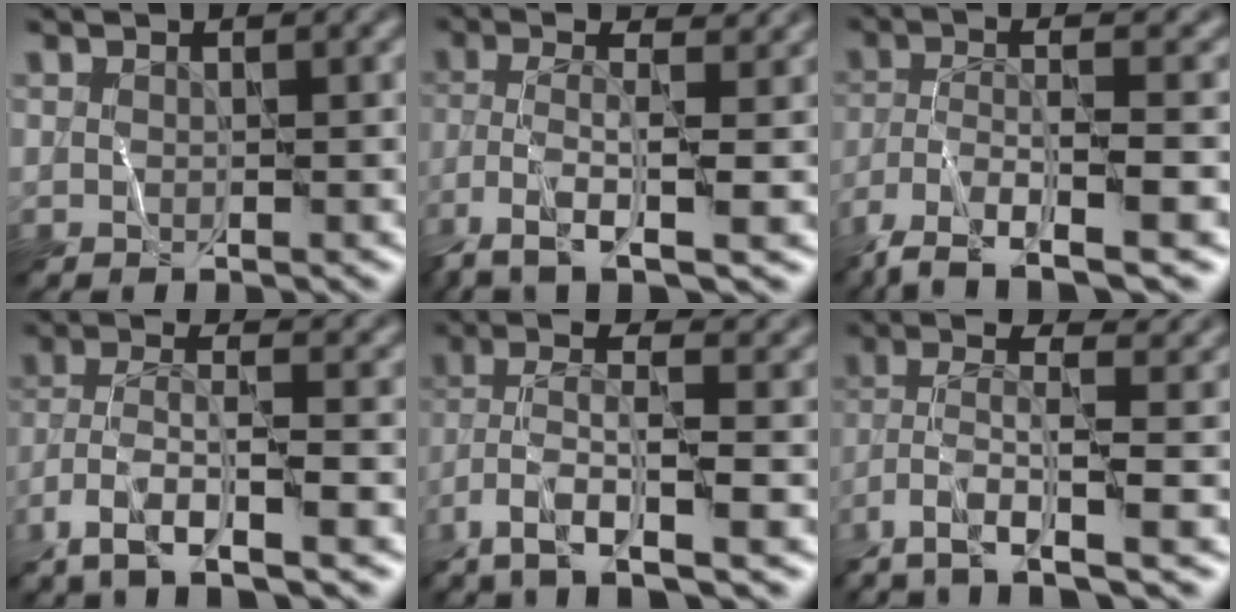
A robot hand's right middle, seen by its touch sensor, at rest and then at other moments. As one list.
[{"total": 6.5, "force": [-2.7, 1.5, 5.7], "torque": [-0.115, 0.015, -0.057]}, {"total": 8.2, "force": [-5.1, 1.6, 6.2], "torque": [-0.108, -0.004, -0.098]}, {"total": 7.6, "force": [-4.6, 1.7, 5.8], "torque": [-0.112, -0.002, -0.088]}, {"total": 7.9, "force": [-3.3, 2.1, 6.8], "torque": [-0.141, 0.009, -0.066]}, {"total": 7.6, "force": [-3.3, 1.9, 6.5], "torque": [-0.131, 0.012, -0.068]}]